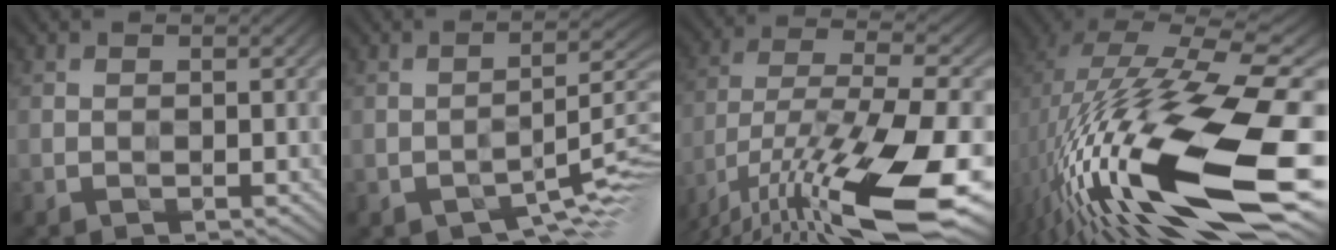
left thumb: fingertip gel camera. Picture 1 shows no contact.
{"total": 7.6, "force": [-3.8, 2.6, 6.0], "torque": [-0.086, -0.003, -0.061]}
{"total": 18.7, "force": [-11.1, 5.5, 14.1], "torque": [-0.284, -0.022, -0.188]}
{"total": 20.8, "force": [-5.1, 6.7, 19.0], "torque": [-0.366, -0.008, -0.092]}